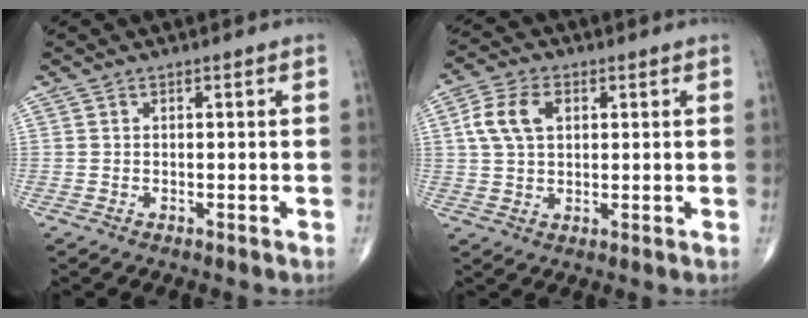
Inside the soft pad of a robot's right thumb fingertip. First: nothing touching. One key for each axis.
{"total": 7.7, "fx": 2.0, "fy": 5.0, "fz": 5.5, "tx": -0.107, "ty": 0.009, "tz": 0.036}